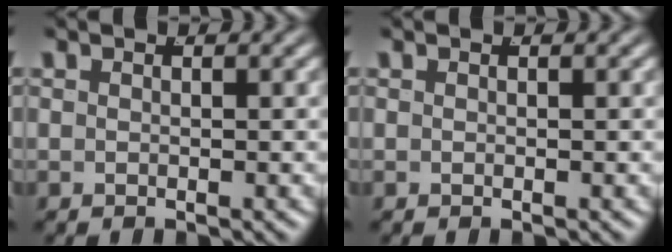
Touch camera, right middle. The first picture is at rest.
{"total": 0.0}